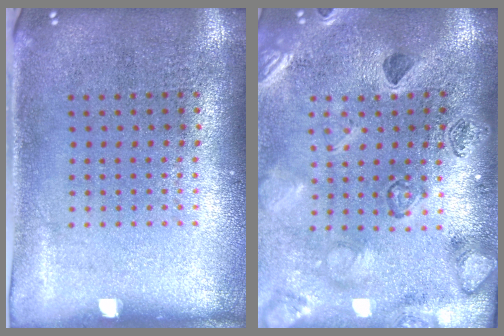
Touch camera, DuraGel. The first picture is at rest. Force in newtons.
{"total": 2.3, "press": 2.3, "slide": 0.2}